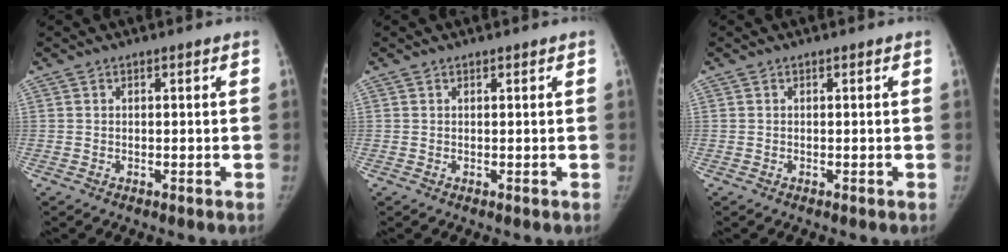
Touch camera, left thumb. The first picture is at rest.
{"total": 0.0}
{"total": 0.0}